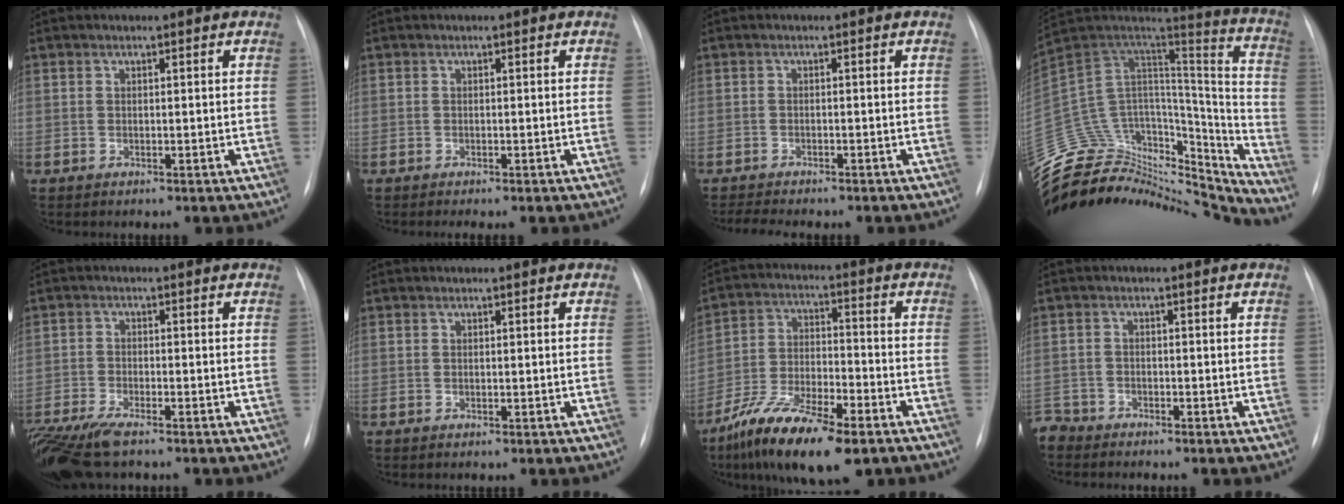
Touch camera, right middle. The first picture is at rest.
{"total": 1.6, "force": [-1.3, 0.2, 0.9], "torque": [-0.009, -0.005, -0.015]}
{"total": 5.3, "force": [-4.7, 0.8, 2.3], "torque": [-0.032, -0.004, -0.064]}
{"total": 36.7, "force": [-33.6, 10.1, 10.6], "torque": [-0.182, 0.023, -0.493]}
{"total": 10.1, "force": [-7.9, 2.1, 5.9], "torque": [-0.114, -0.021, -0.138]}
{"total": 0.0}
{"total": 14.4, "force": [-9.5, 3.8, 10.1], "torque": [-0.188, -0.015, -0.166]}
{"total": 3.6, "force": [-3.4, 1.0, -0.6], "torque": [0.012, -0.007, -0.068]}